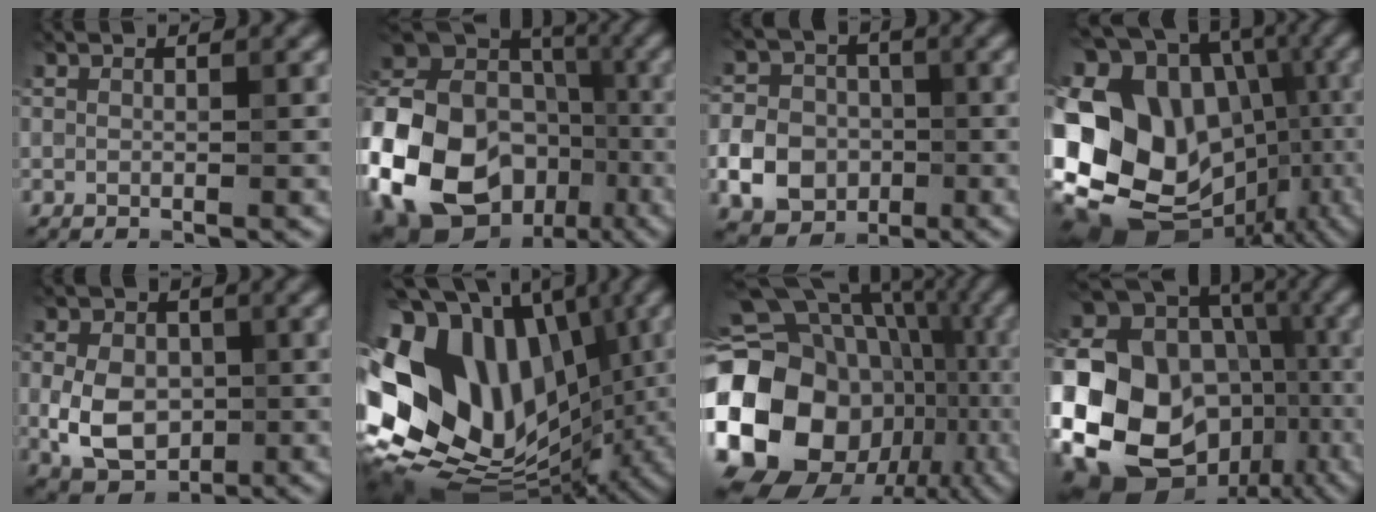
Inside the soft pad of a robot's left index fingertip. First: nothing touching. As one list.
[{"total": 21.8, "force": [-8.2, 16.9, 11.0], "torque": [-0.235, -0.035, -0.149]}, {"total": 6.1, "force": [-1.8, 5.1, 2.8], "torque": [-0.042, 0.003, -0.044]}, {"total": 20.8, "force": [-3.2, 17.2, 11.2], "torque": [-0.197, 0.006, -0.059]}, {"total": 6.3, "force": [-0.7, 4.7, 4.2], "torque": [-0.082, -0.006, -0.018]}, {"total": 18.4, "force": [0.5, 13.4, 12.6], "torque": [-0.233, -0.002, 0.031]}, {"total": 21.2, "force": [-3.2, 17.9, 10.9], "torque": [-0.204, -0.005, -0.076]}, {"total": 22.6, "force": [-4.6, 19.1, 11.1], "torque": [-0.227, -0.002, -0.094]}]